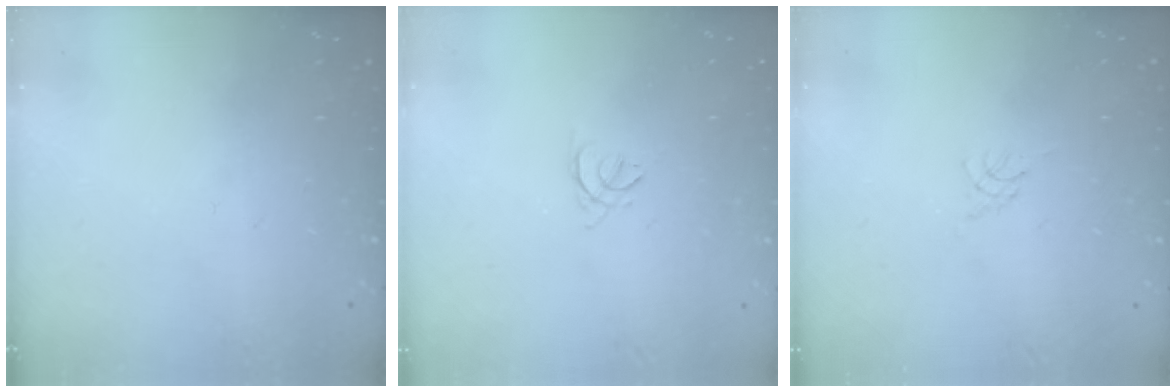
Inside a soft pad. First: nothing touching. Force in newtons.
{"total": 1.5, "press": 1.4, "slide": 0.6}
{"total": 0.0}